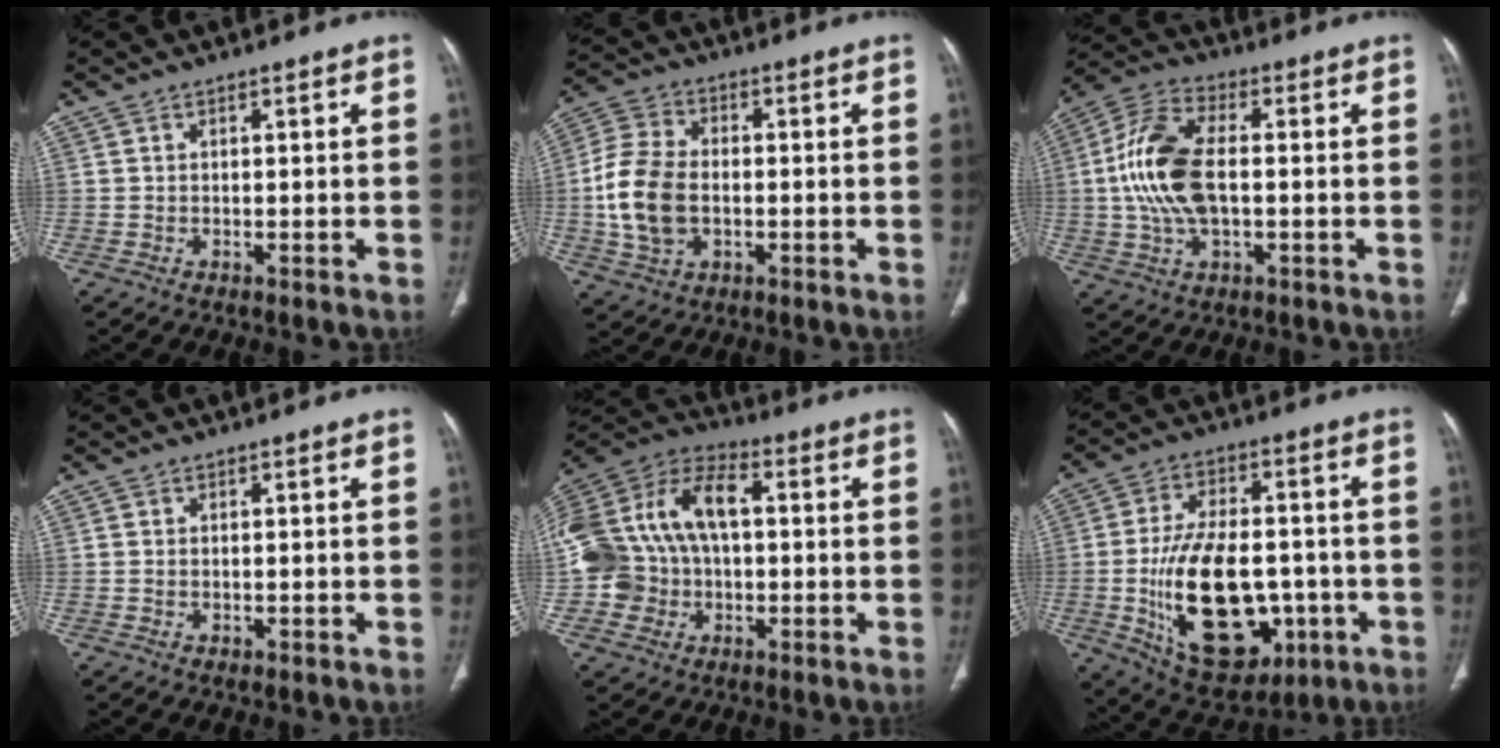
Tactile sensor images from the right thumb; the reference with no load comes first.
{"total": 12.6, "force": [-1.3, 8.5, 9.2], "torque": [-0.186, 0.013, -0.026]}
{"total": 14.6, "force": [0.0, 7.6, 12.4], "torque": [-0.260, 0.019, -0.003]}
{"total": 0.8, "force": [-0.1, 0.6, 0.5], "torque": [-0.012, -0.002, 0.001]}
{"total": 21.8, "force": [0.8, 16.1, 14.6], "torque": [-0.305, 0.048, 0.018]}
{"total": 22.8, "force": [-4.7, 13.2, 18.0], "torque": [-0.284, 0.012, -0.048]}